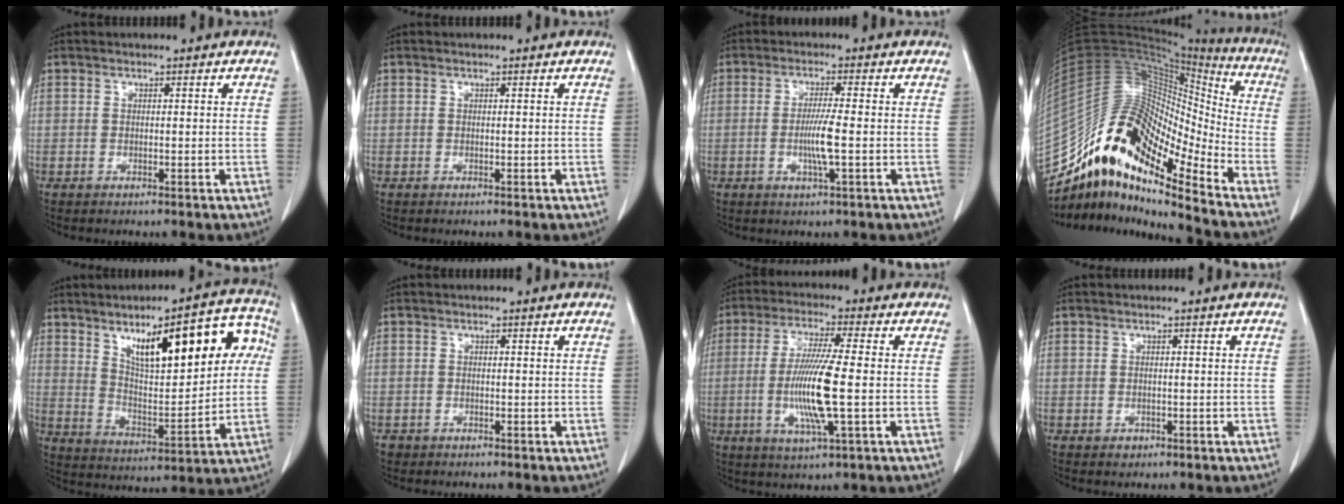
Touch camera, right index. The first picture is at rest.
{"total": 0.0}
{"total": 4.7, "force": [-0.9, -0.2, 4.6], "torque": [-0.091, -0.008, -0.018]}
{"total": 15.4, "force": [-12.1, 3.5, 8.8], "torque": [-0.144, 0.083, -0.219]}
{"total": 18.8, "force": [6.8, 5.8, 16.6], "torque": [-0.232, 0.033, 0.109]}
{"total": 1.1, "force": [-0.6, 0.9, -0.1], "torque": [-0.006, 0.004, -0.011]}
{"total": 10.8, "force": [-1.5, 0.3, 10.7], "torque": [-0.217, -0.012, -0.034]}
{"total": 1.0, "force": [-0.5, 0.9, 0.3], "torque": [-0.001, 0.003, -0.004]}